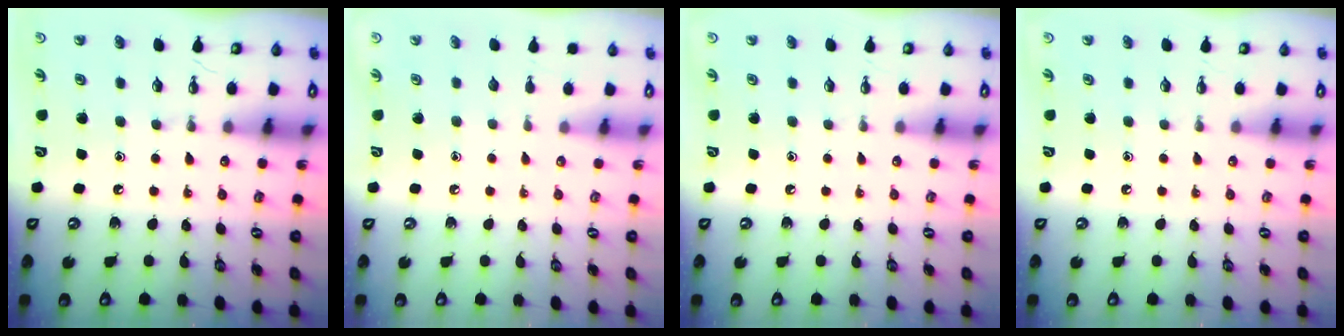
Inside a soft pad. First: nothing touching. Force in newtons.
{"total": 0.0}
{"total": 0.0}
{"total": 0.0}